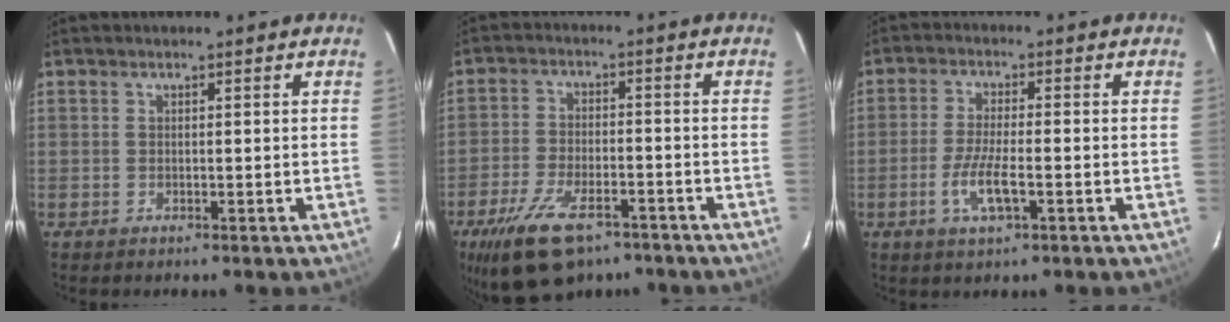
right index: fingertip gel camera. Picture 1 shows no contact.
{"total": 14.1, "force": [-9.3, 6.4, 8.4], "torque": [-0.184, -0.019, -0.159]}
{"total": 6.1, "force": [-2.4, 1.3, 5.5], "torque": [-0.115, -0.008, -0.048]}